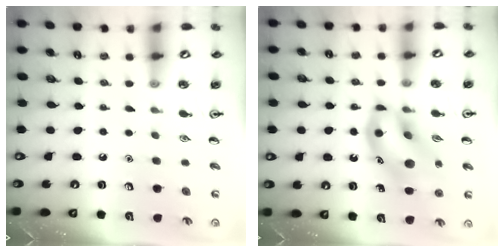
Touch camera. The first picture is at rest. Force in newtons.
{"total": 13.1, "press": 12.8, "slide": 2.7}